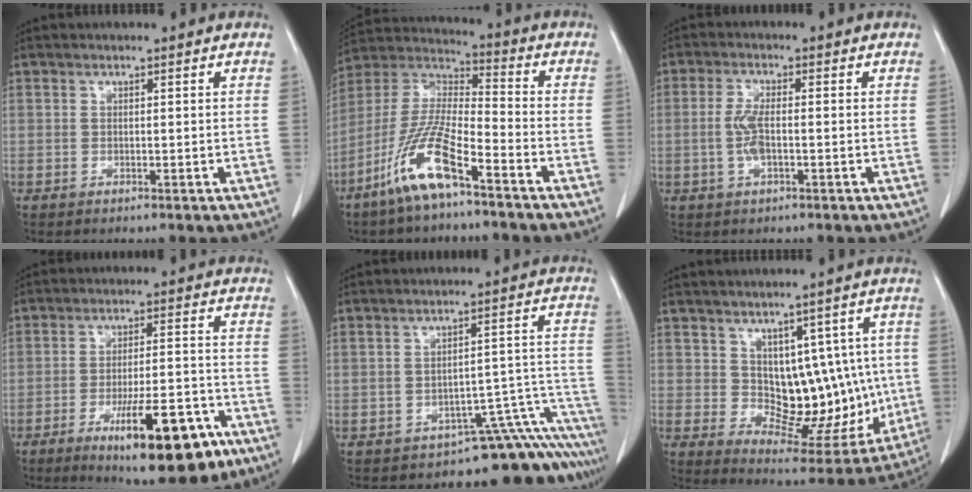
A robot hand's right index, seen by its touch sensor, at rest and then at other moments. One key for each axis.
{"total": 12.7, "fx": -7.6, "fy": 2.0, "fz": 10.0, "tx": -0.214, "ty": -0.015, "tz": -0.151}
{"total": 4.1, "fx": -0.6, "fy": 1.2, "fz": 3.9, "tx": -0.091, "ty": 0.001, "tz": -0.012}
{"total": 15.5, "fx": -8.4, "fy": 3.6, "fz": 12.5, "tx": -0.165, "ty": 0.002, "tz": -0.118}
{"total": 13.1, "fx": -12.1, "fy": 3.0, "fz": 4.0, "tx": 0.020, "ty": 0.075, "tz": -0.144}
{"total": 12.8, "fx": 0.8, "fy": 7.8, "fz": 10.1, "tx": -0.107, "ty": 0.014, "tz": 0.037}